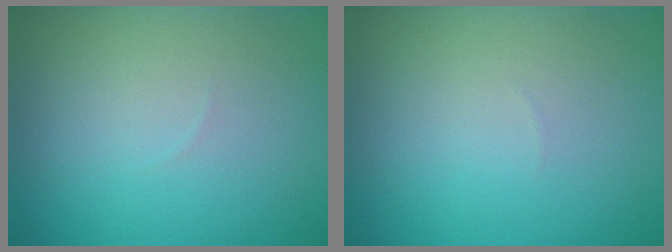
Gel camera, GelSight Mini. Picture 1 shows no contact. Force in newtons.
{"total": 0.0}